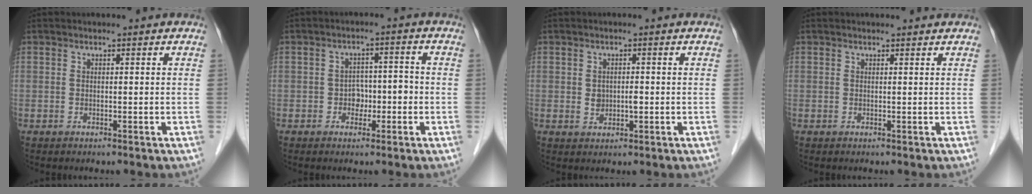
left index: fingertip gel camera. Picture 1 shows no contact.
{"total": 3.5, "force": [-1.3, 2.5, 2.1], "torque": [-0.029, 0.016, -0.021]}
{"total": 2.0, "force": [-0.1, 1.4, 1.4], "torque": [-0.024, 0.001, 0.003]}
{"total": 1.4, "force": [1.4, 0.1, 0.1], "torque": [-0.008, 0.003, 0.016]}